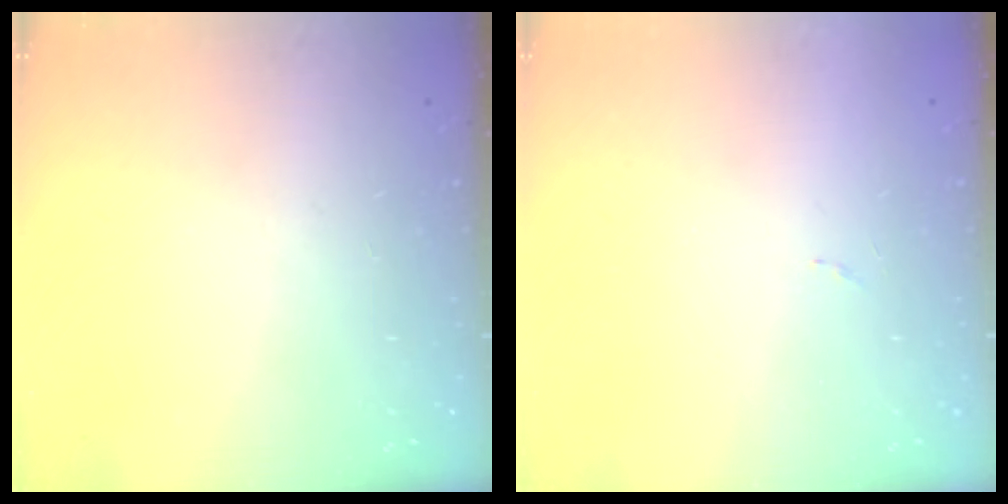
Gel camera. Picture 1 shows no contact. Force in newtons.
{"total": 4.3, "press": 4.2, "slide": 0.3}